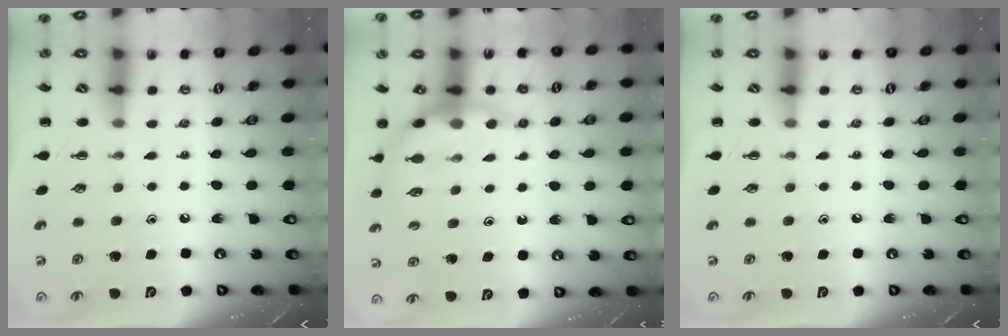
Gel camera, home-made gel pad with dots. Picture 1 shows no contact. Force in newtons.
{"total": 8.8, "press": 8.7, "slide": 1.4}
{"total": 0.0}